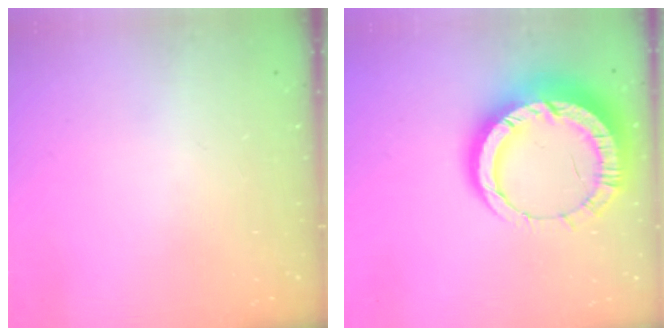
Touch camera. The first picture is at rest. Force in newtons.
{"total": 17.1, "press": 17.0, "slide": 1.9}